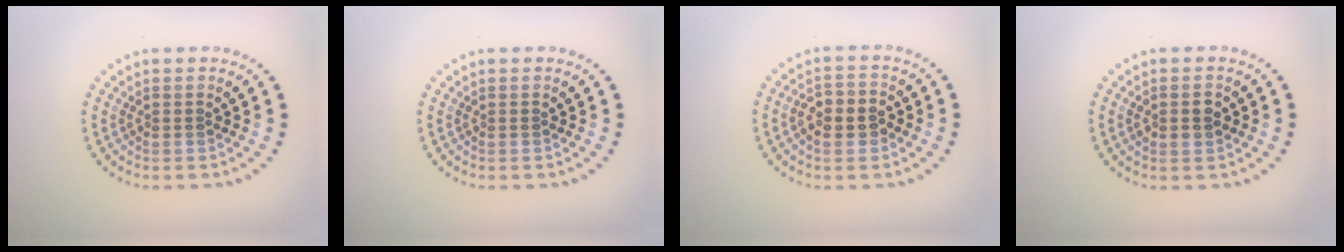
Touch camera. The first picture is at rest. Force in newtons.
{"total": 0.0}
{"total": 3.0, "press": 2.9, "slide": 0.6}
{"total": 1.4, "press": 1.4, "slide": 0.2}